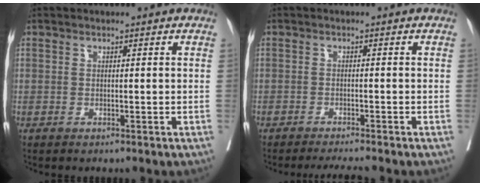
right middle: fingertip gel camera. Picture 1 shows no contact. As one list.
[{"total": 3.6, "force": [-3.3, -0.5, 1.3], "torque": [-0.017, -0.010, -0.051]}]